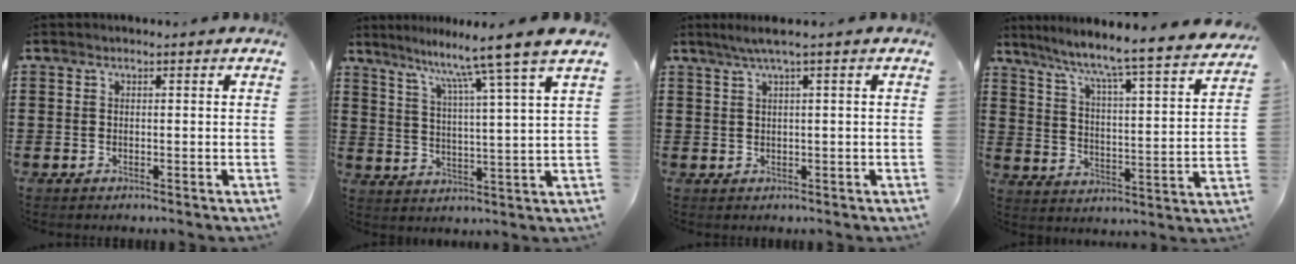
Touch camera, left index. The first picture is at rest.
{"total": 8.9, "force": [7.2, -1.7, 4.9], "torque": [-0.114, -0.042, 0.111]}
{"total": 2.2, "force": [0.9, -0.4, 1.9], "torque": [-0.036, -0.002, 0.015]}
{"total": 5.4, "force": [4.7, -1.2, 2.2], "torque": [-0.065, -0.055, 0.065]}